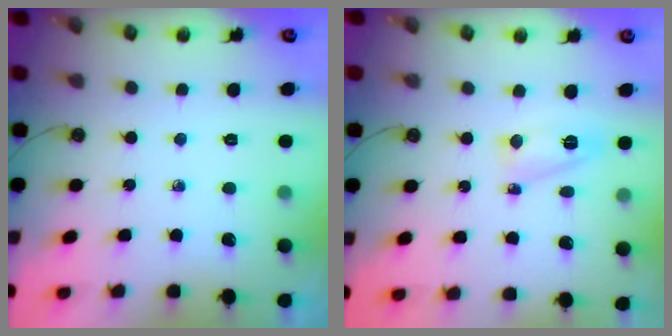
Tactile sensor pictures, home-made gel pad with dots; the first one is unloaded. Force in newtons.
{"total": 6.8, "press": 6.8, "slide": 0.4}